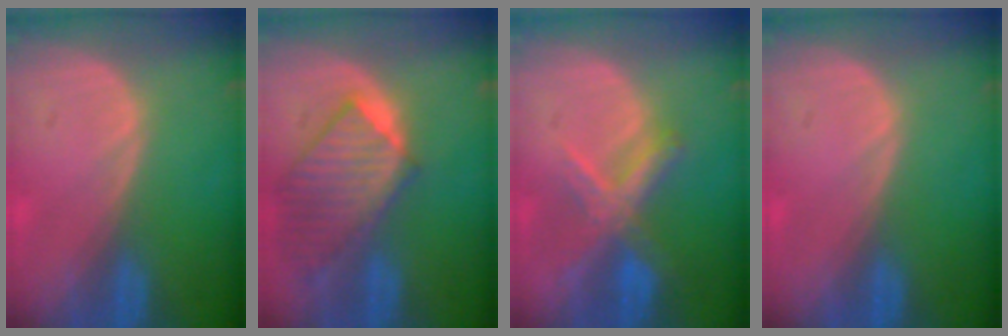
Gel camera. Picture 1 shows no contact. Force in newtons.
{"total": 9.6, "press": 8.4, "slide": 4.6}
{"total": 7.3, "press": 6.2, "slide": 4.0}
{"total": 0.0}